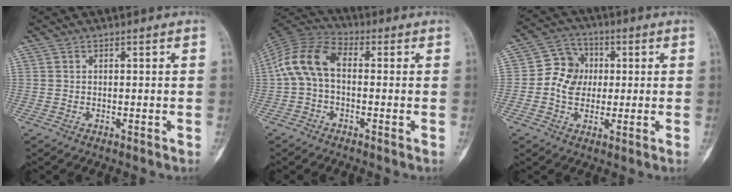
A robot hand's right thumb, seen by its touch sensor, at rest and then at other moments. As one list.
[{"total": 10.2, "force": [0.0, 6.2, 8.0], "torque": [-0.160, 0.030, -0.013]}, {"total": 8.3, "force": [0.2, 7.0, 4.3], "torque": [-0.045, 0.014, -0.008]}]